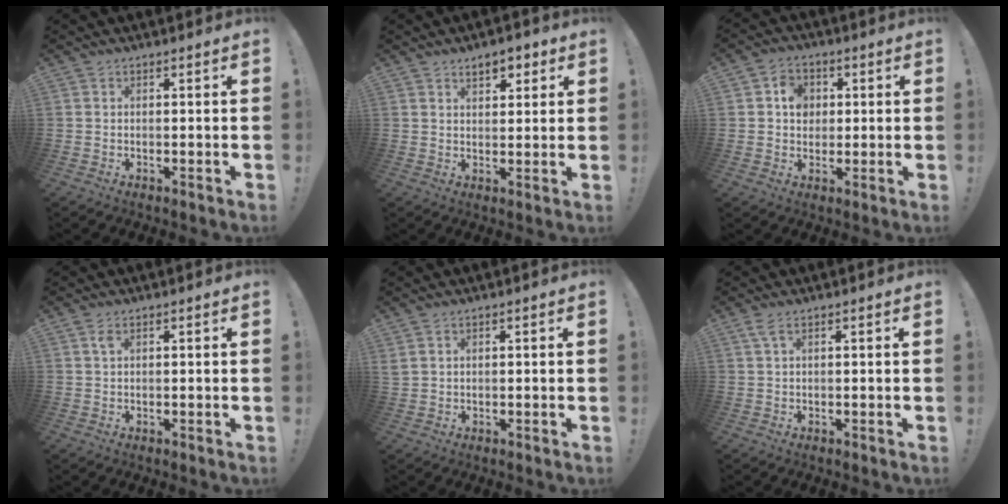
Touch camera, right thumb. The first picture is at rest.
{"total": 5.0, "force": [3.1, 2.8, 2.8], "torque": [-0.031, -0.008, 0.052]}
{"total": 6.2, "force": [1.2, 5.5, 2.5], "torque": [-0.028, 0.004, 0.020]}
{"total": 1.6, "force": [0.7, 0.5, 1.3], "torque": [-0.024, 0.001, 0.011]}
{"total": 1.6, "force": [0.9, 0.8, 1.0], "torque": [-0.022, 0.003, 0.018]}
{"total": 2.0, "force": [1.0, 0.3, 1.8], "torque": [-0.034, 0.000, 0.017]}